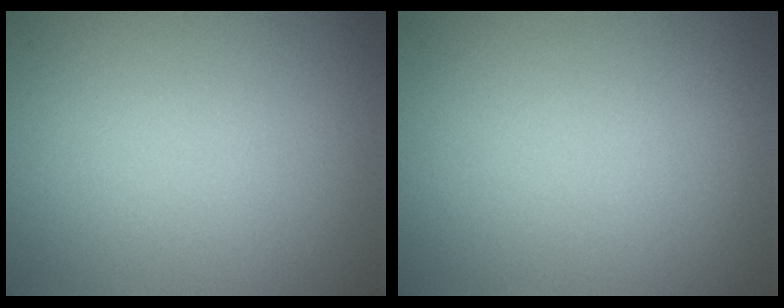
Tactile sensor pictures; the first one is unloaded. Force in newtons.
{"total": 0.0}